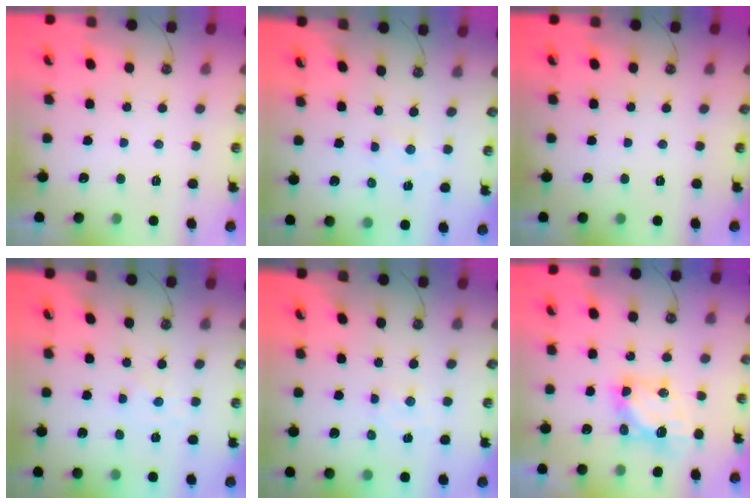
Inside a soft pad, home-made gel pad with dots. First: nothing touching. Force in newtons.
{"total": 1.0, "press": 1.0, "slide": 0.2}
{"total": 0.0}
{"total": 0.8, "press": 0.7, "slide": 0.4}
{"total": 2.0, "press": 1.9, "slide": 0.3}
{"total": 6.8, "press": 6.8, "slide": 0.4}